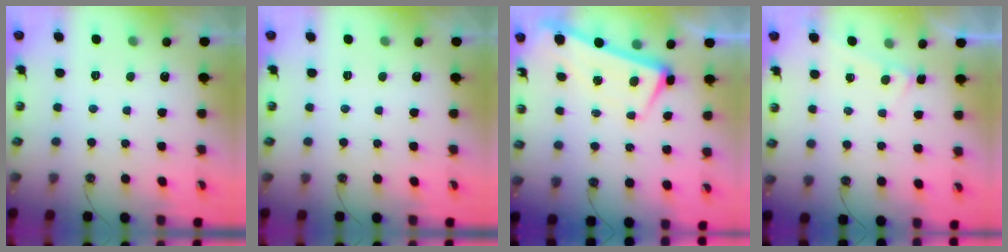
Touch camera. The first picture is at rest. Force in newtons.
{"total": 0.0}
{"total": 1.5, "press": 0.5, "slide": 1.5}
{"total": 2.9, "press": 2.9, "slide": 0.1}